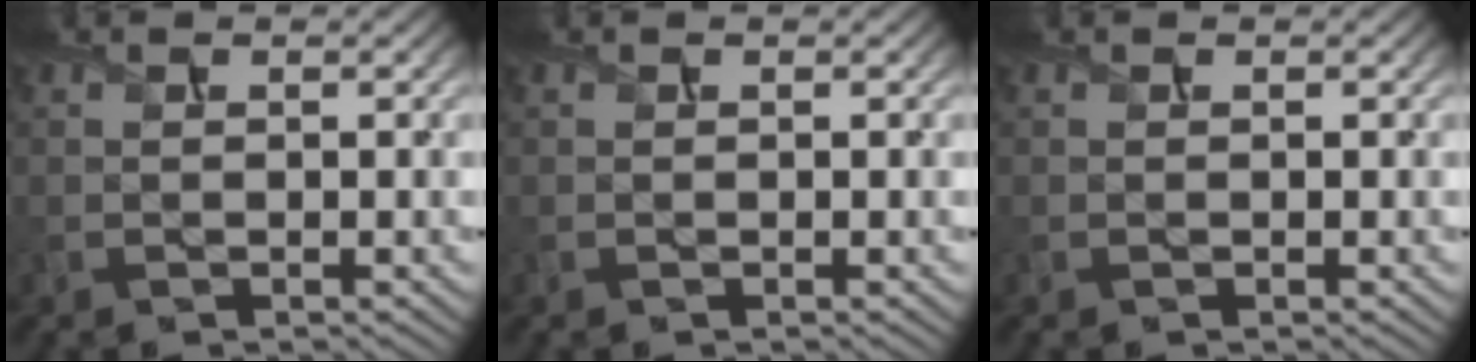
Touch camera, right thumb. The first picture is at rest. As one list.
[{"total": 0.0}, {"total": 0.0}]